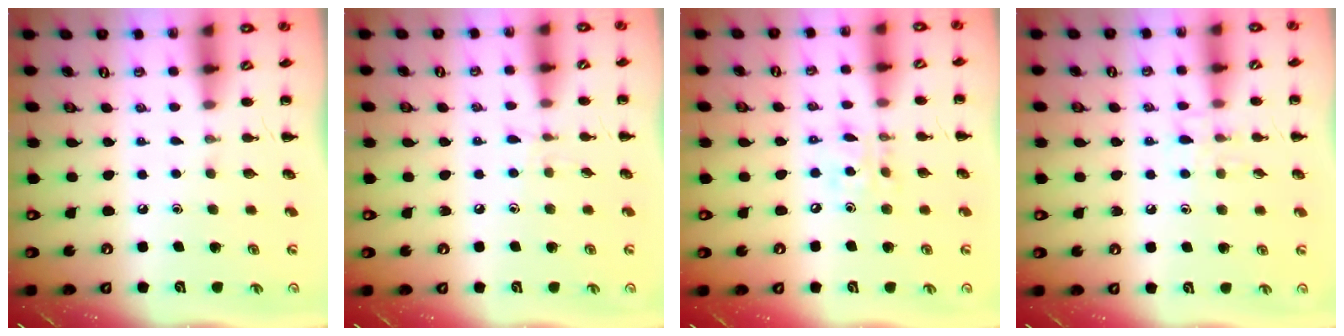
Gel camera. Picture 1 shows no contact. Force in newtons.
{"total": 4.4, "press": 4.0, "slide": 1.9}
{"total": 8.1, "press": 7.9, "slide": 1.6}
{"total": 7.5, "press": 7.1, "slide": 2.2}